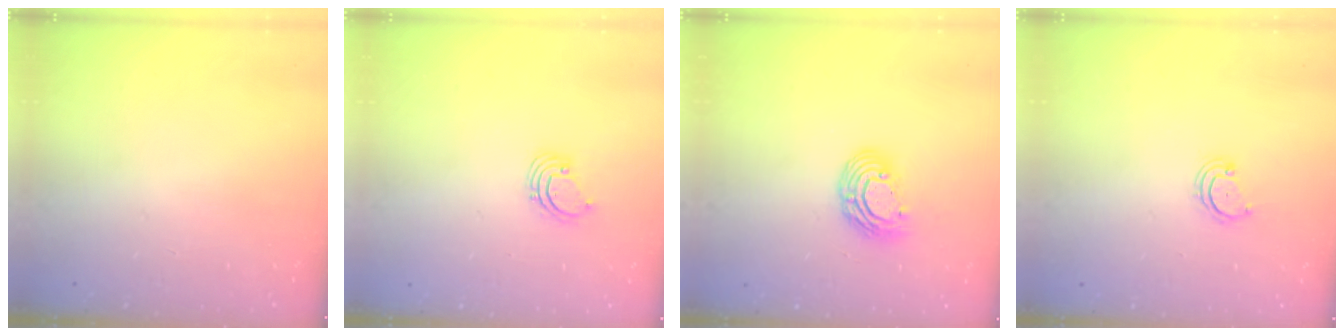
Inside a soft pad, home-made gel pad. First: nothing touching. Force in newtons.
{"total": 1.4, "press": 1.4, "slide": 0.1}
{"total": 9.5, "press": 9.5, "slide": 0.7}
{"total": 2.9, "press": 2.9, "slide": 0.3}